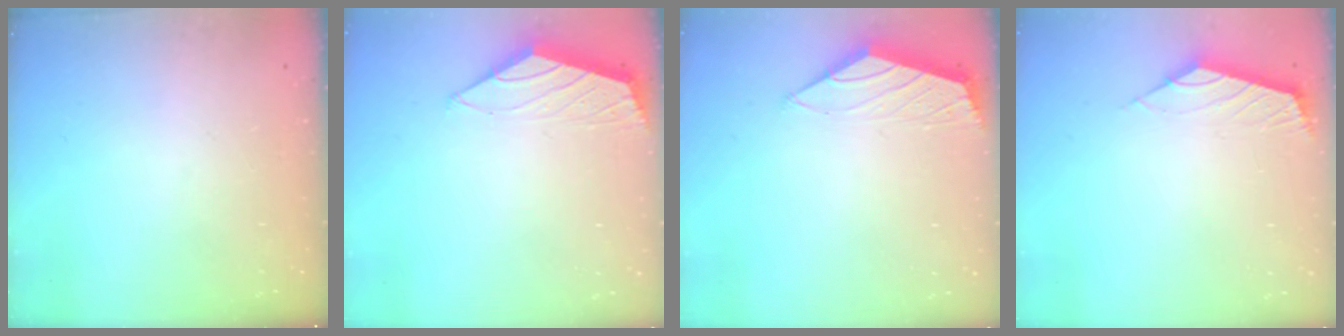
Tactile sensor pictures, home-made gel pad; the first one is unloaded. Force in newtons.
{"total": 1.5, "press": 1.4, "slide": 0.5}
{"total": 1.5, "press": 1.4, "slide": 0.5}
{"total": 2.3, "press": 2.2, "slide": 0.5}